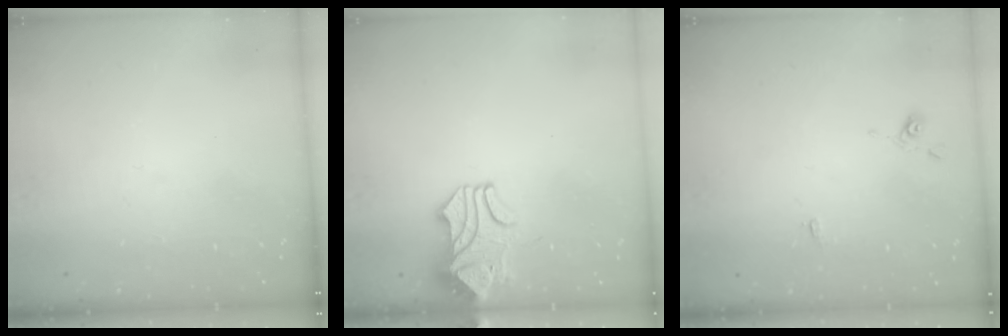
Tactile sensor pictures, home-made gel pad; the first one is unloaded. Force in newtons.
{"total": 2.4, "press": 2.2, "slide": 1.1}
{"total": 0.7, "press": 0.5, "slide": 0.4}